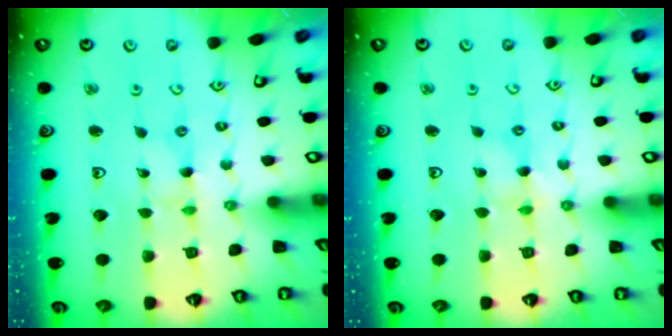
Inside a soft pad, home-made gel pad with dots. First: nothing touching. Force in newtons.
{"total": 0.0}